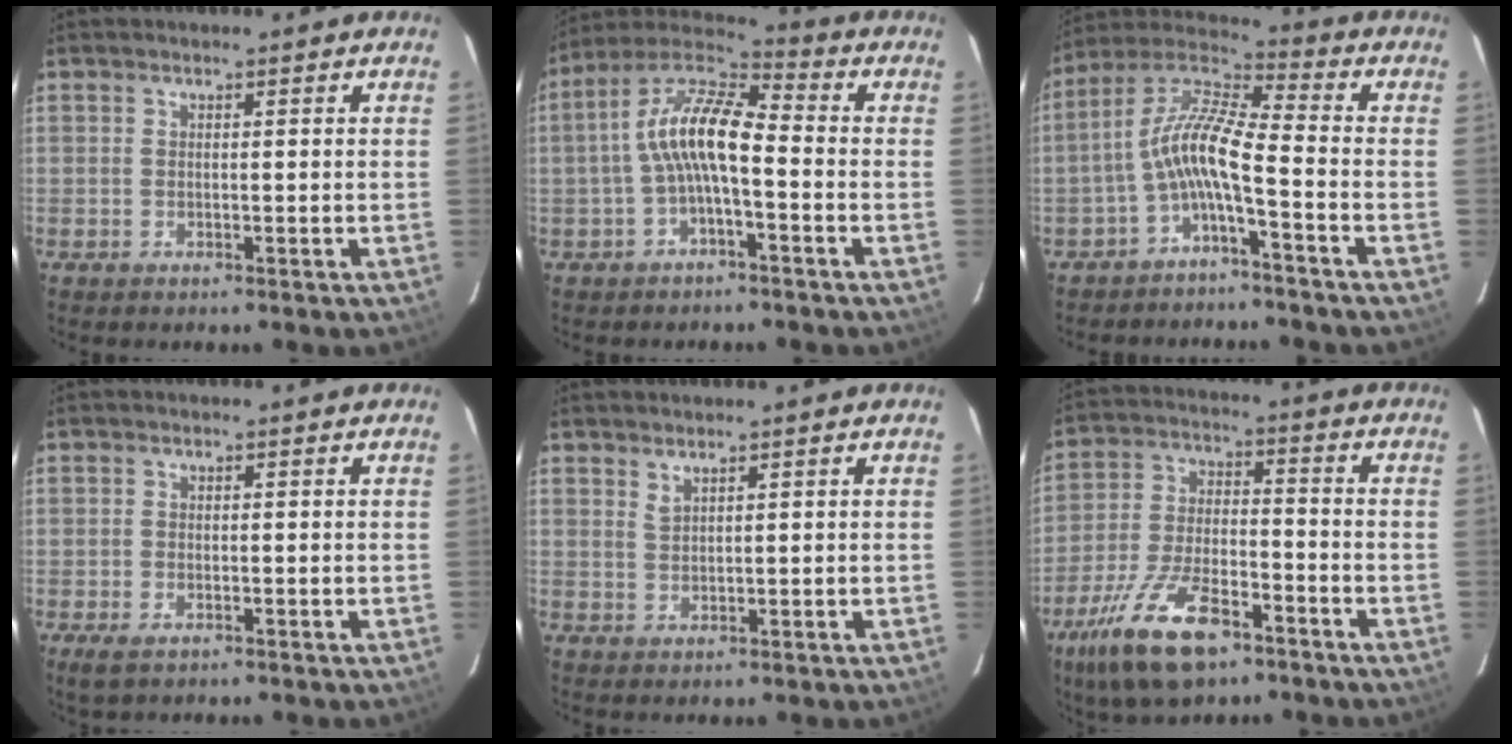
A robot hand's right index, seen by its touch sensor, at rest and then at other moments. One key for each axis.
{"total": 10.5, "fx": -2.0, "fy": 3.2, "fz": 9.8, "tx": -0.203, "ty": 0.021, "tz": -0.041}
{"total": 9.6, "fx": -3.5, "fy": 1.3, "fz": 8.8, "tx": -0.196, "ty": 0.018, "tz": -0.071}
{"total": 2.7, "fx": -1.7, "fy": 1.2, "fz": 1.7, "tx": -0.037, "ty": -0.010, "tz": -0.030}
{"total": 1.2, "fx": 1.1, "fy": 0.1, "fz": 0.5, "tx": -0.009, "ty": 0.000, "tz": 0.022}
{"total": 15.9, "fx": -10.0, "fy": 6.3, "fz": 10.6, "tx": -0.229, "ty": -0.023, "tz": -0.182}